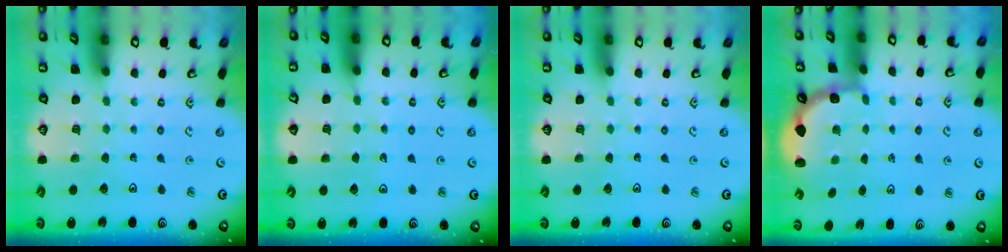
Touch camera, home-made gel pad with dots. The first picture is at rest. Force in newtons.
{"total": 5.4, "press": 5.4, "slide": 0.6}
{"total": 0.0}
{"total": 2.7, "press": 2.3, "slide": 1.4}